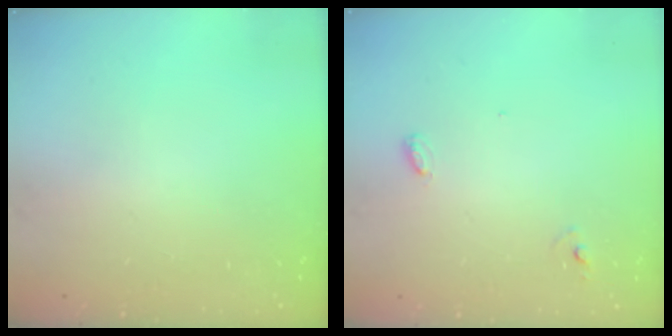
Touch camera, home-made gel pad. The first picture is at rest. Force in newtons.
{"total": 4.5, "press": 4.5, "slide": 0.4}